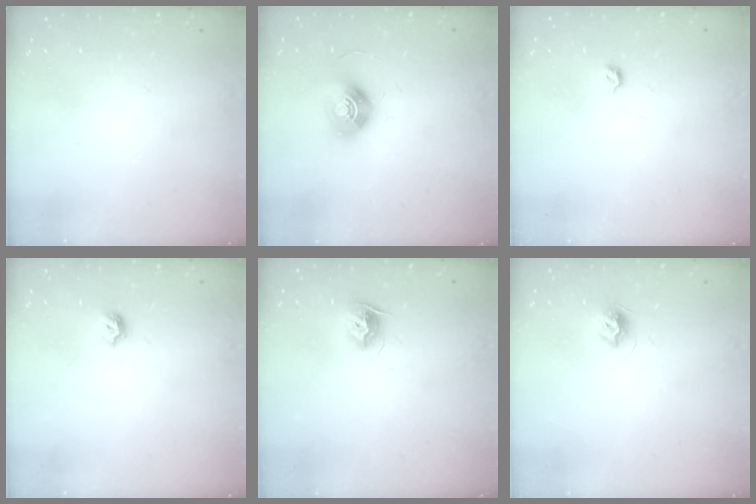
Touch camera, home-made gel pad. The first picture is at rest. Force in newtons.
{"total": 10.0, "press": 10.0, "slide": 0.4}
{"total": 2.8, "press": 2.7, "slide": 0.8}
{"total": 5.3, "press": 5.3, "slide": 0.9}
{"total": 8.7, "press": 8.6, "slide": 0.4}
{"total": 7.4, "press": 7.4, "slide": 0.0}